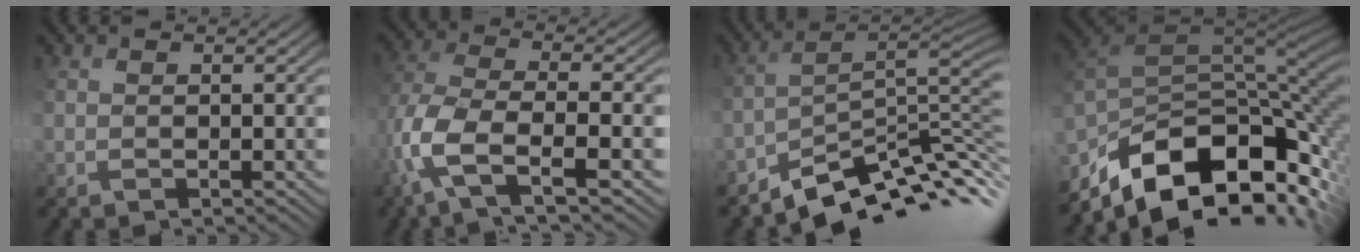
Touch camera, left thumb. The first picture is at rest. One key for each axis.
{"total": 9.8, "fx": -3.2, "fy": 4.7, "fz": 8.0, "tx": -0.203, "ty": -0.016, "tz": -0.054}
{"total": 8.2, "fx": -5.8, "fy": 2.2, "fz": 5.4, "tx": -0.094, "ty": 0.004, "tz": -0.095}
{"total": 14.8, "fx": -7.7, "fy": 8.1, "fz": 9.8, "tx": -0.214, "ty": -0.010, "tz": -0.130}